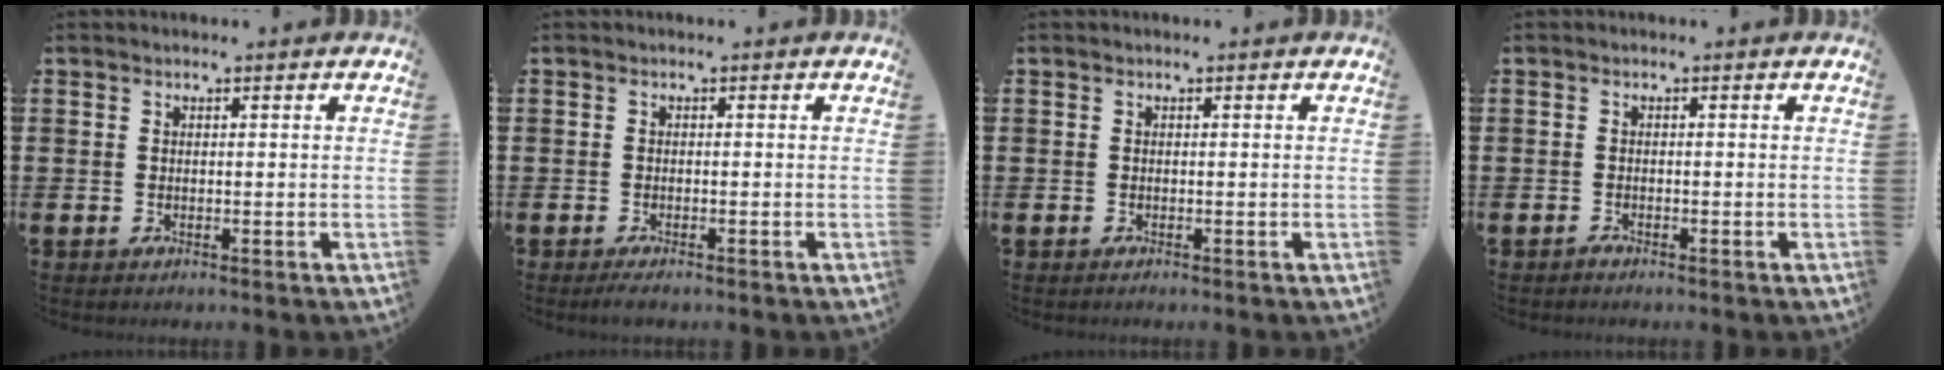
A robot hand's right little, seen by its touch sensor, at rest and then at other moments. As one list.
[{"total": 0.9, "force": [-0.5, 0.2, 0.6], "torque": [-0.013, -0.002, -0.010]}, {"total": 0.0}, {"total": 0.6, "force": [-0.6, 0.0, 0.0], "torque": [-0.001, -0.002, -0.011]}]